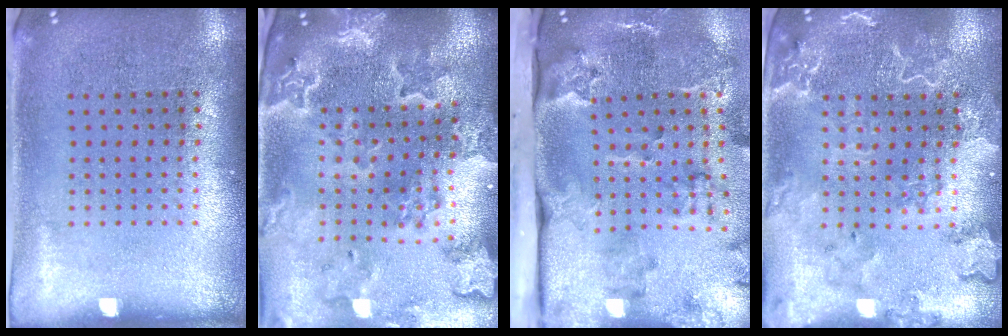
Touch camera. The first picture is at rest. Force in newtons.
{"total": 3.1, "press": 2.8, "slide": 1.3}
{"total": 4.0, "press": 2.7, "slide": 3.0}
{"total": 2.6, "press": 2.4, "slide": 1.0}